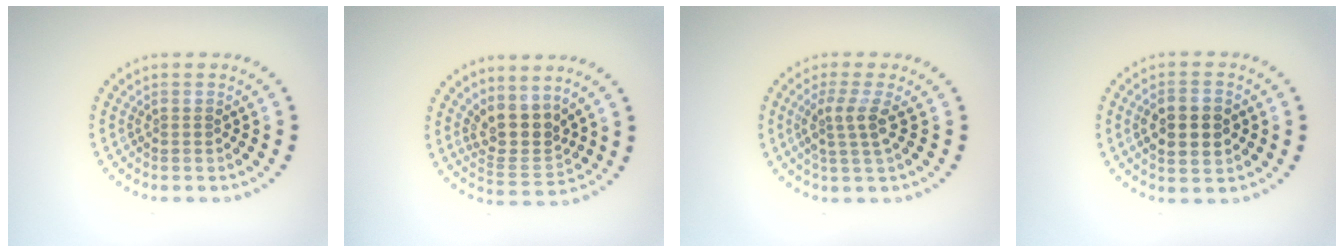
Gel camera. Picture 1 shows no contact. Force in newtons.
{"total": 3.8, "press": 3.0, "slide": 2.4}
{"total": 2.7, "press": 2.0, "slide": 1.8}
{"total": 4.1, "press": 4.1, "slide": 0.3}